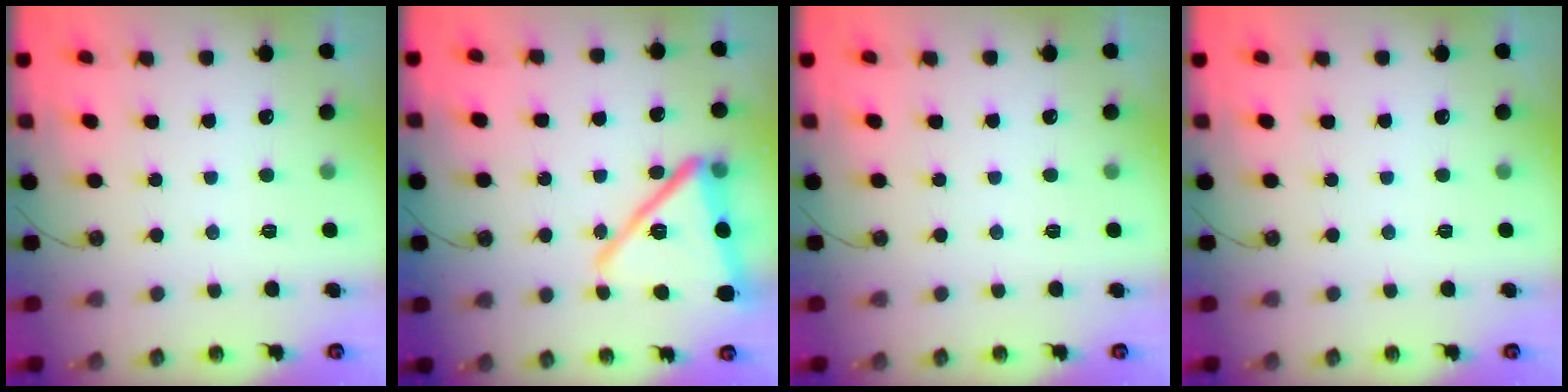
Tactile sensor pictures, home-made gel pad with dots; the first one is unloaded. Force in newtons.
{"total": 19.1, "press": 17.5, "slide": 7.8}
{"total": 0.0}
{"total": 0.0}